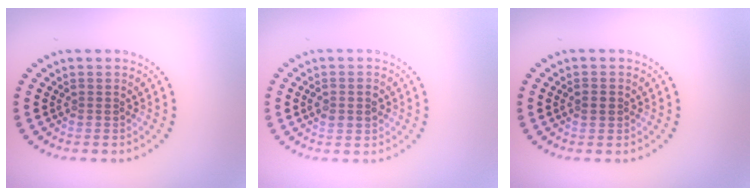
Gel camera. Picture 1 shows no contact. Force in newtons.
{"total": 2.2, "press": 2.2, "slide": 0.1}
{"total": 1.5, "press": 1.5, "slide": 0.1}